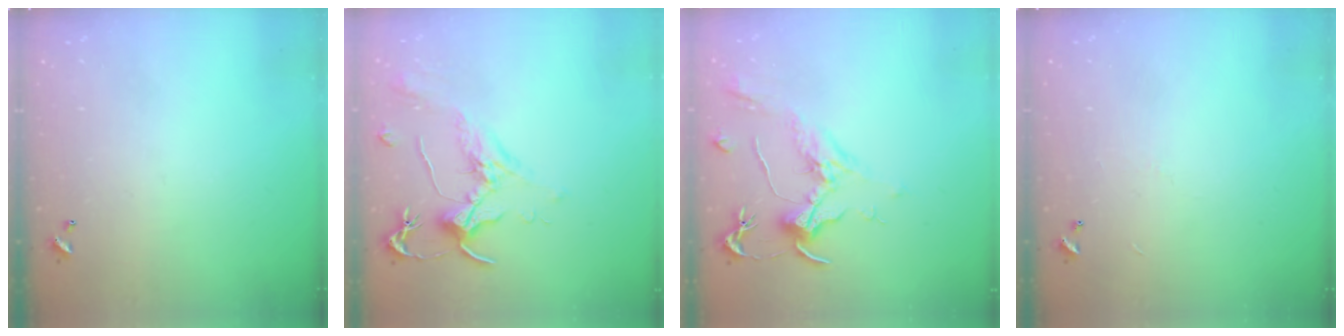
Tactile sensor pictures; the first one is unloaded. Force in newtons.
{"total": 1.8, "press": 1.7, "slide": 0.6}
{"total": 2.1, "press": 2.0, "slide": 0.8}
{"total": 4.2, "press": 4.2, "slide": 0.4}